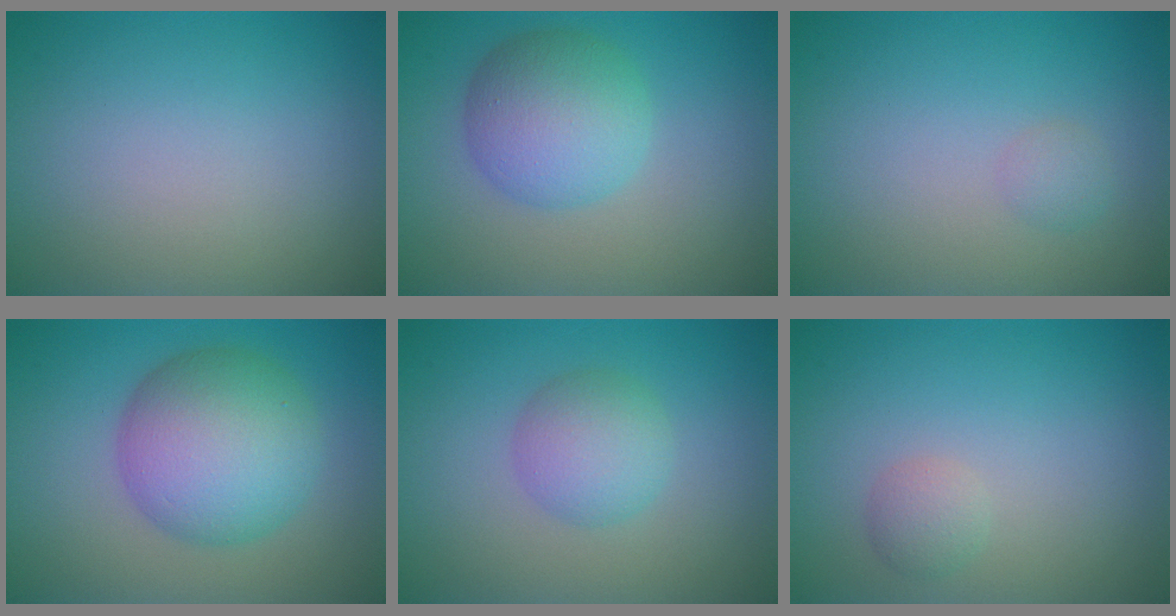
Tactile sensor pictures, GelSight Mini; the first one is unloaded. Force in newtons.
{"total": 5.8, "press": 5.8, "slide": 0.3}
{"total": 1.0, "press": 1.0, "slide": 0.0}
{"total": 8.4, "press": 8.4, "slide": 0.2}
{"total": 3.3, "press": 3.3, "slide": 0.1}
{"total": 1.3, "press": 1.3, "slide": 0.2}